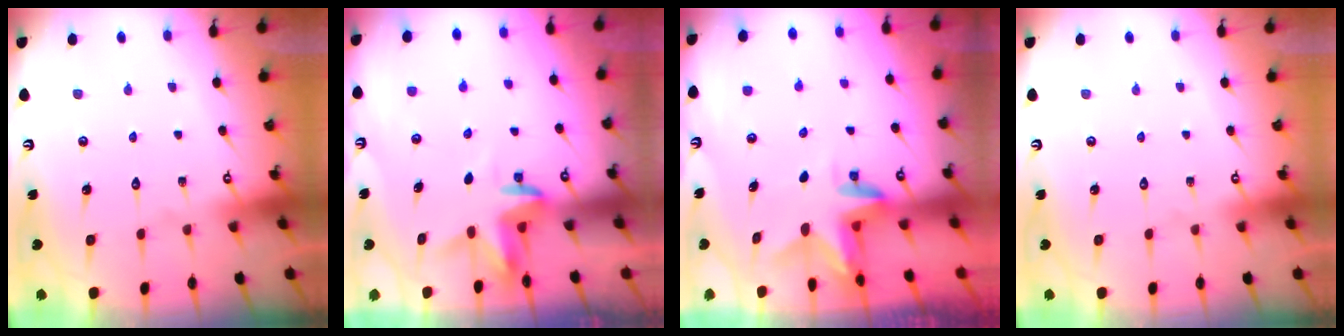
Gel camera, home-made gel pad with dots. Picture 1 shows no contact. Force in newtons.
{"total": 3.6, "press": 3.6, "slide": 0.2}
{"total": 3.1, "press": 3.1, "slide": 0.2}
{"total": 0.0}